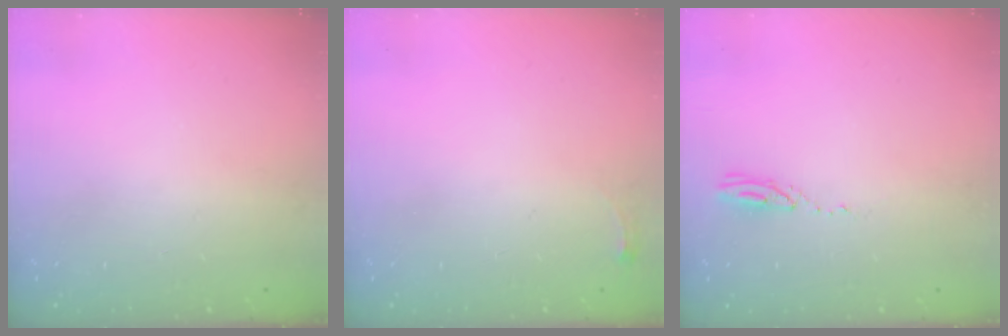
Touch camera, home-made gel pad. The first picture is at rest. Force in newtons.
{"total": 2.8, "press": 2.8, "slide": 0.4}
{"total": 3.5, "press": 3.5, "slide": 0.3}